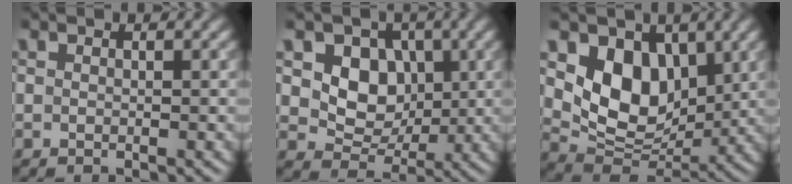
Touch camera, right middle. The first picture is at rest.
{"total": 5.5, "force": [1.1, 4.3, 3.2], "torque": [-0.054, -0.007, 0.012]}
{"total": 7.5, "force": [2.3, 5.4, 4.7], "torque": [-0.083, -0.019, 0.040]}